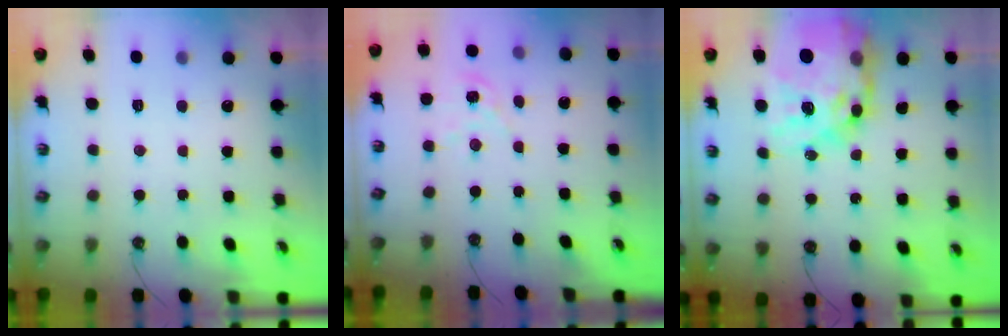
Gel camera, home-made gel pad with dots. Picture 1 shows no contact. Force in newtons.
{"total": 2.9, "press": 2.9, "slide": 0.3}
{"total": 26.7, "press": 26.6, "slide": 2.6}